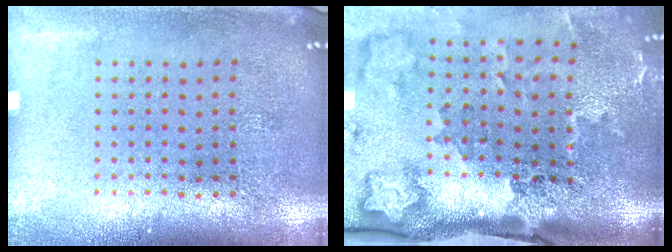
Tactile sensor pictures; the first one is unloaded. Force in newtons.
{"total": 3.5, "press": 2.2, "slide": 2.7}